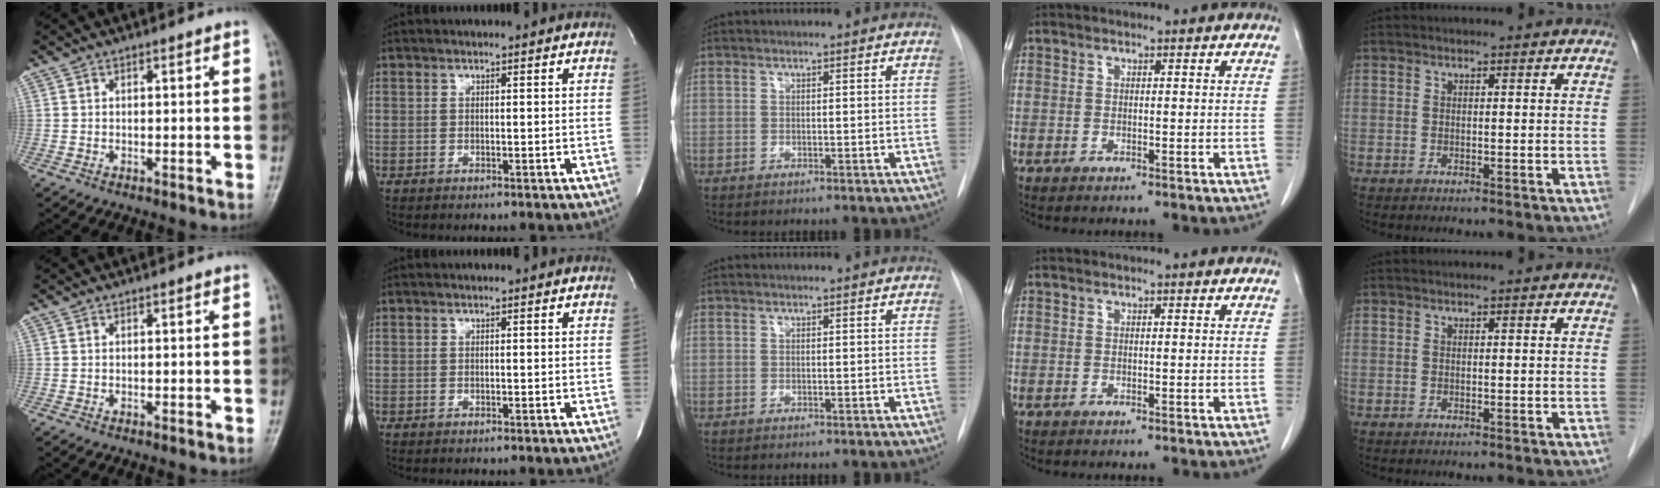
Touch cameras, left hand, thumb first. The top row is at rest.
{}